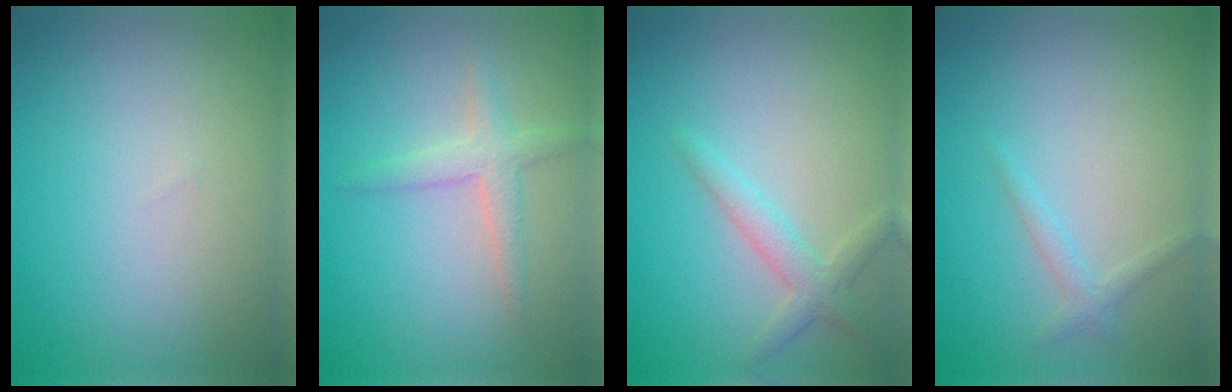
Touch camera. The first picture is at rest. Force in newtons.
{"total": 2.3, "press": 2.3, "slide": 0.1}
{"total": 2.3, "press": 2.3, "slide": 0.1}
{"total": 1.2, "press": 1.2, "slide": 0.1}